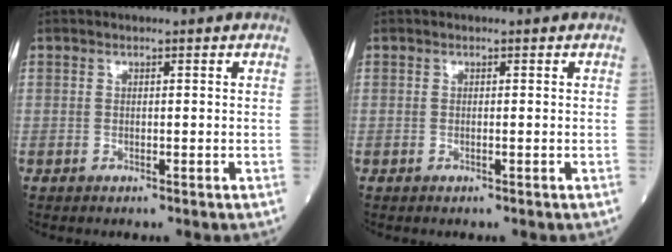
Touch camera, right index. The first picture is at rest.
{"total": 0.0}